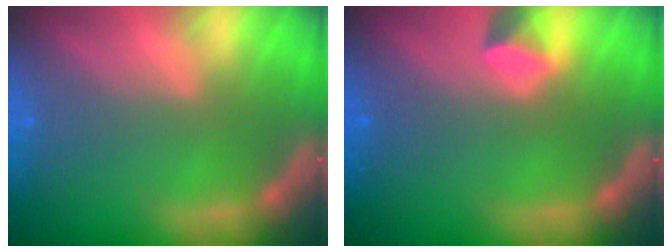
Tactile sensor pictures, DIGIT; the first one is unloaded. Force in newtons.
{"total": 1.9}